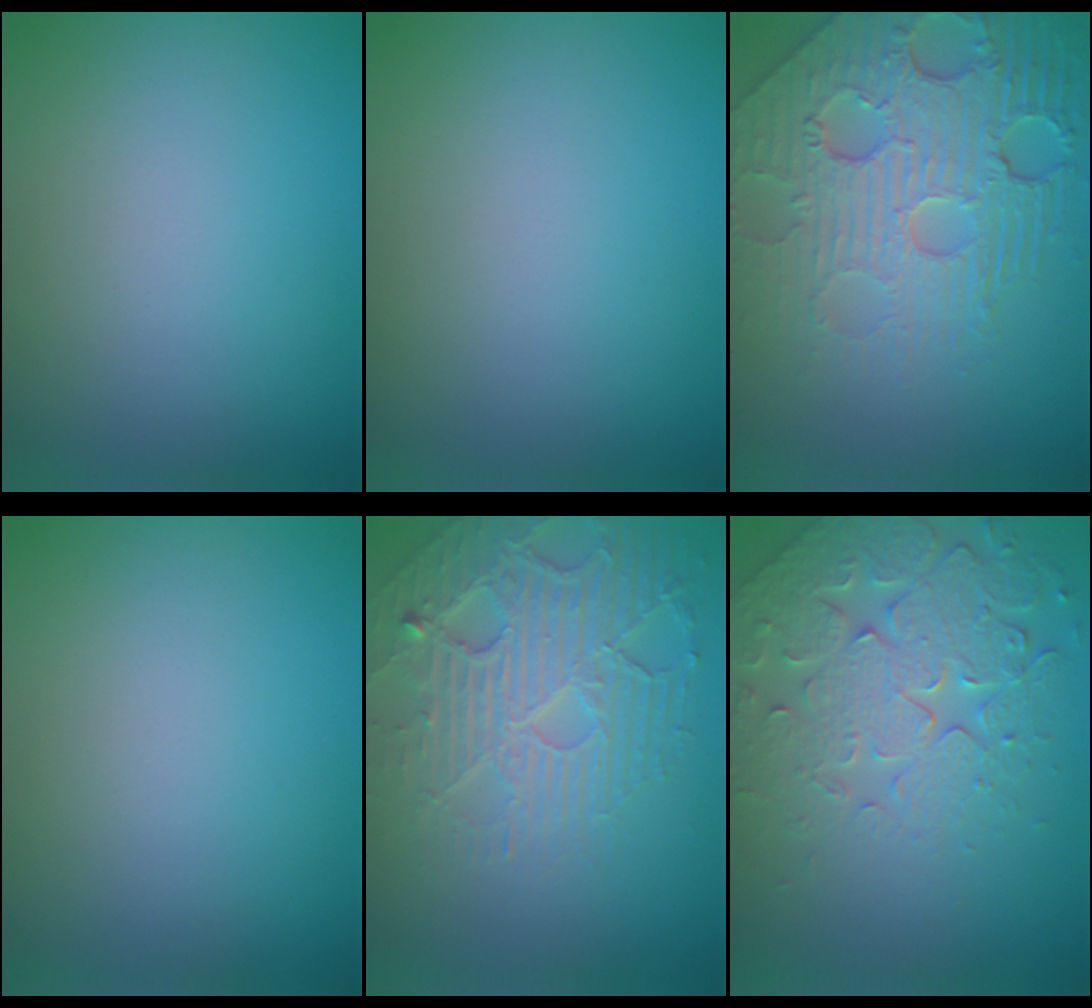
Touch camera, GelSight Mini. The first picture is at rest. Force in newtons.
{"total": 0.0}
{"total": 8.4, "press": 5.9, "slide": 5.9}
{"total": 0.0}
{"total": 6.6, "press": 4.8, "slide": 4.4}
{"total": 5.8, "press": 5.2, "slide": 2.7}